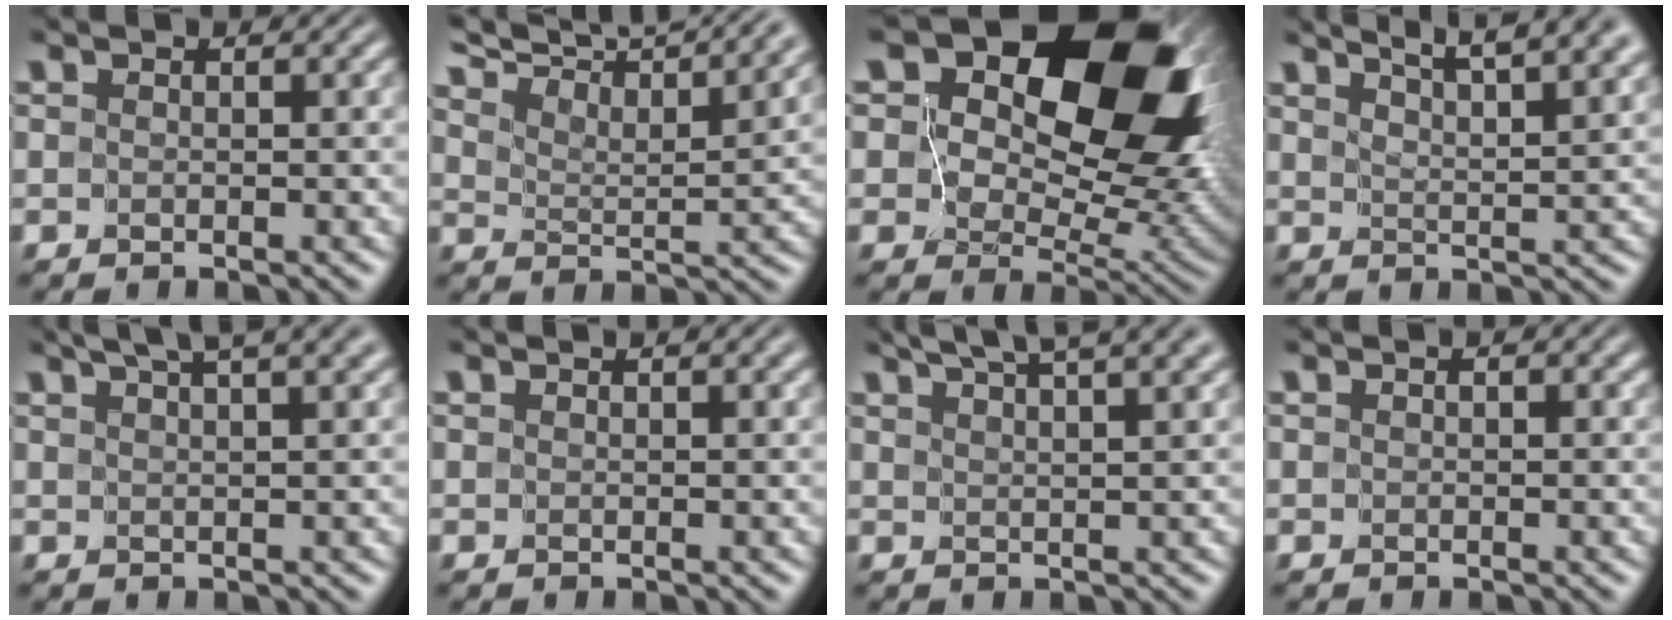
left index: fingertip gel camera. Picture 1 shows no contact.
{"total": 11.1, "force": [10.1, 1.8, 4.3], "torque": [-0.078, 0.014, 0.135]}
{"total": 19.8, "force": [8.9, 12.0, 13.0], "torque": [-0.186, 0.041, 0.133]}
{"total": 9.0, "force": [7.0, 2.3, 5.2], "torque": [-0.036, 0.030, 0.061]}
{"total": 7.4, "force": [5.4, 2.0, 4.6], "torque": [-0.036, 0.034, 0.045]}
{"total": 1.8, "force": [1.4, 0.3, 1.0], "torque": [-0.008, -0.003, 0.008]}
{"total": 8.3, "force": [6.2, 2.2, 4.9], "torque": [-0.043, 0.039, 0.056]}
{"total": 0.8, "force": [0.3, 0.4, 0.6], "torque": [-0.003, 0.000, 0.005]}